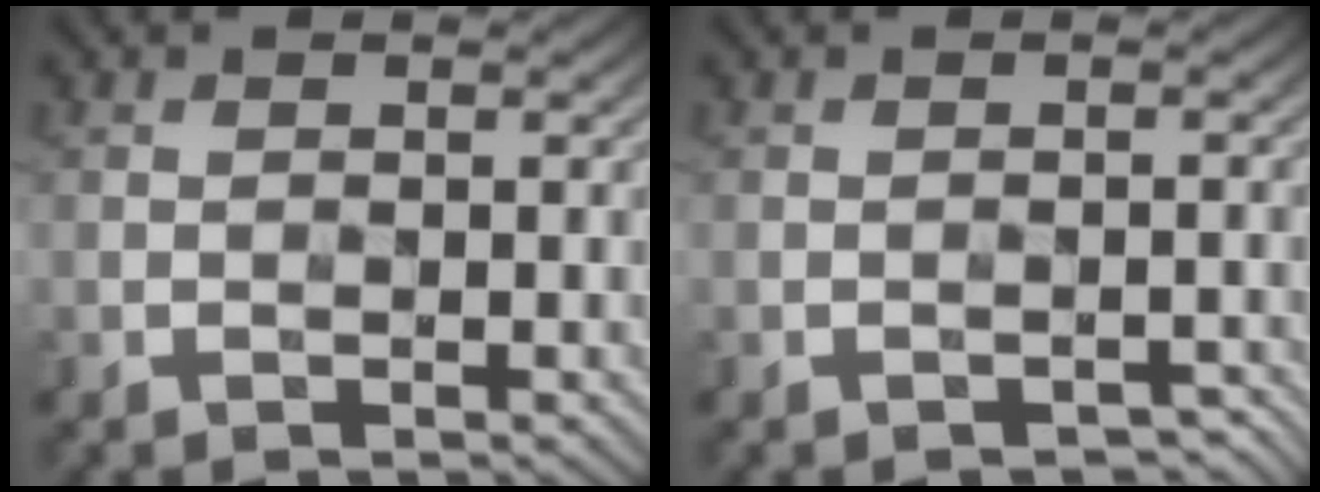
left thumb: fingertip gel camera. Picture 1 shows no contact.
{"total": 1.5, "force": [-1.2, 0.6, 0.5], "torque": [-0.004, 0.001, -0.013]}